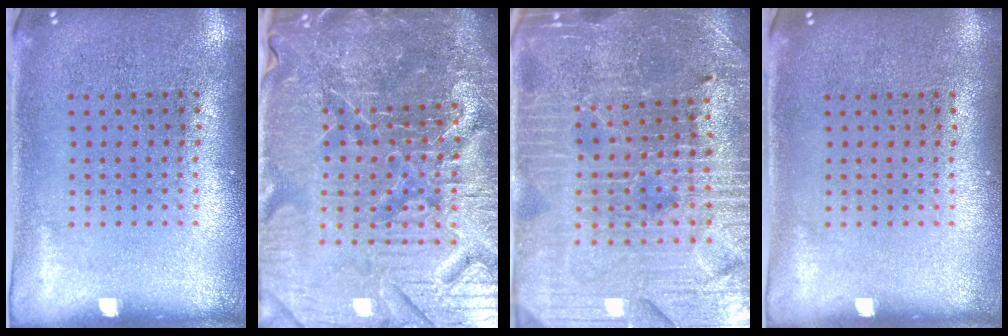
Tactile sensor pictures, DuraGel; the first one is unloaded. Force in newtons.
{"total": 6.8, "press": 6.1, "slide": 3.0}
{"total": 4.5, "press": 4.3, "slide": 1.3}
{"total": 0.0}